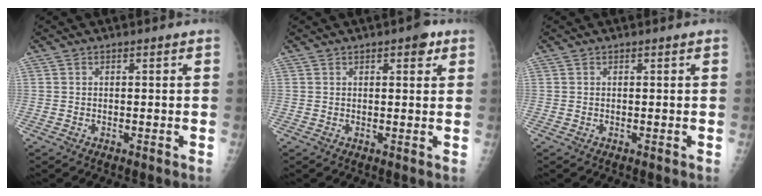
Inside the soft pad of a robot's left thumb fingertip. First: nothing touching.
{"total": 2.9, "force": [1.6, 1.3, 2.0], "torque": [-0.013, -0.003, 0.016]}
{"total": 0.0}